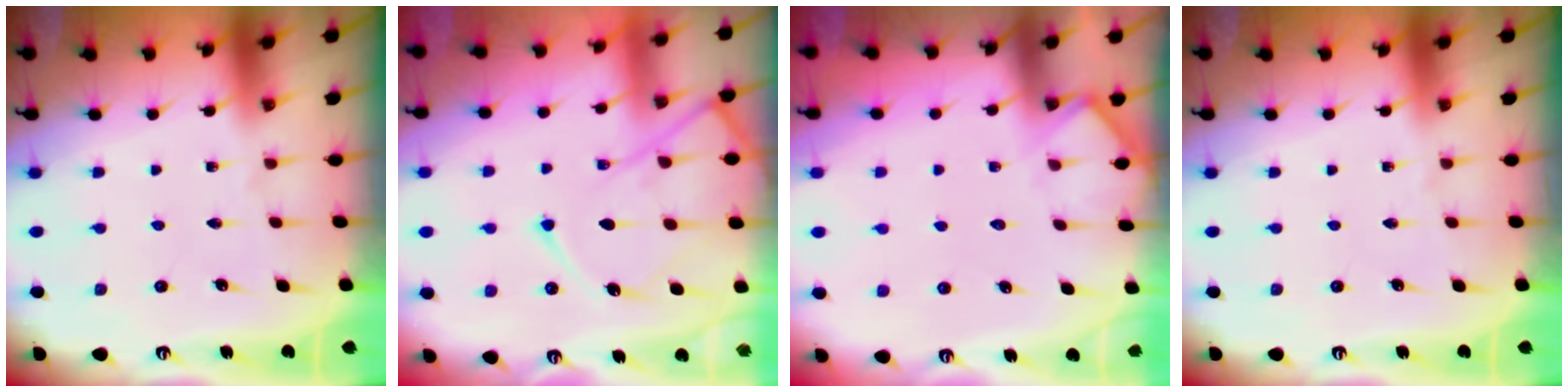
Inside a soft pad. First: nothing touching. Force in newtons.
{"total": 12.8, "press": 12.8, "slide": 1.3}
{"total": 6.1, "press": 6.0, "slide": 0.8}
{"total": 0.0}